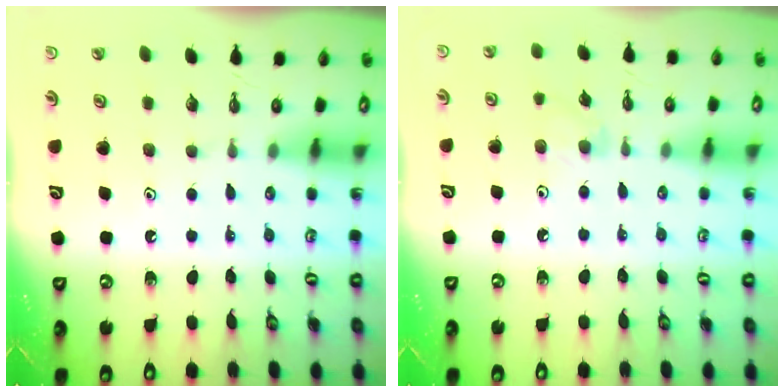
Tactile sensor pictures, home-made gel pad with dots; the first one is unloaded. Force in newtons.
{"total": 5.0, "press": 4.9, "slide": 0.9}